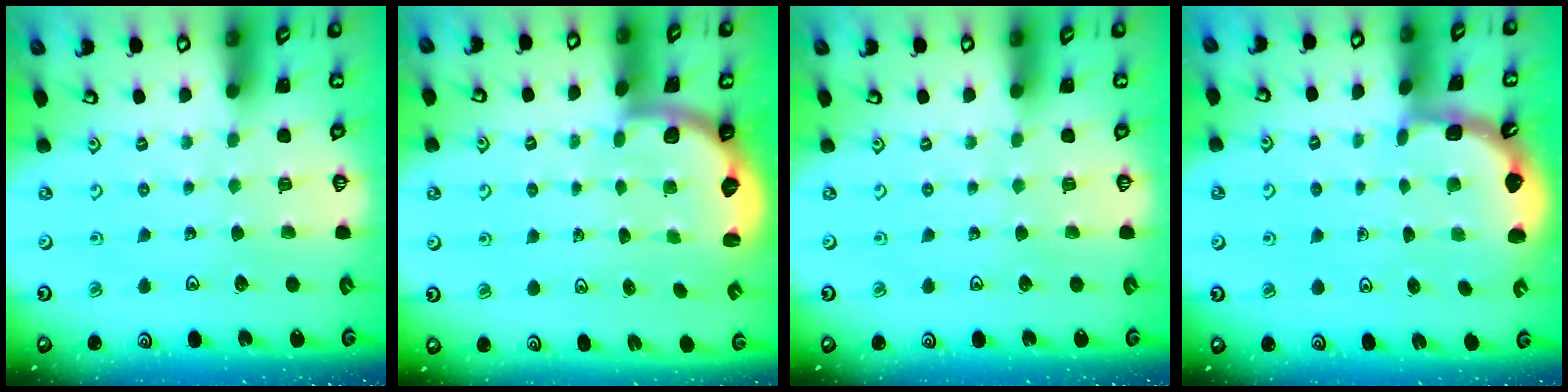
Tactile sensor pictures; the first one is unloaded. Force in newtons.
{"total": 2.6, "press": 2.3, "slide": 1.2}
{"total": 0.0}
{"total": 2.0, "press": 2.0, "slide": 0.2}